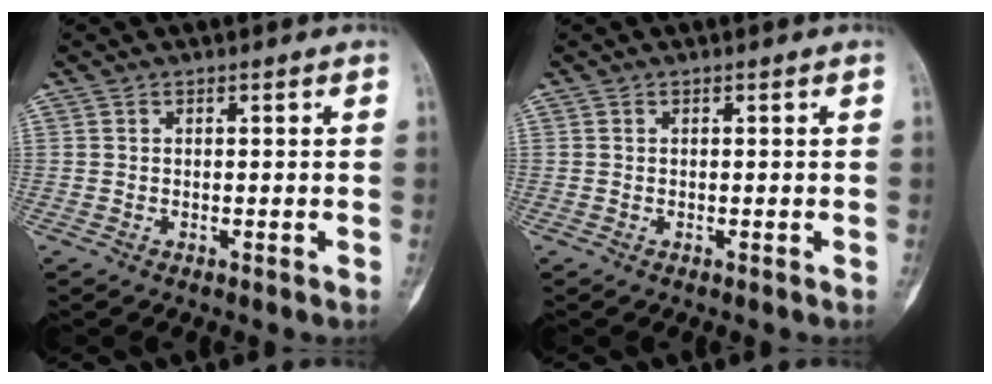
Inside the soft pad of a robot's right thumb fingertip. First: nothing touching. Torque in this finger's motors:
{"motor_torque": [0.01, 0.01, 0.07, -0.05, 0.00]}